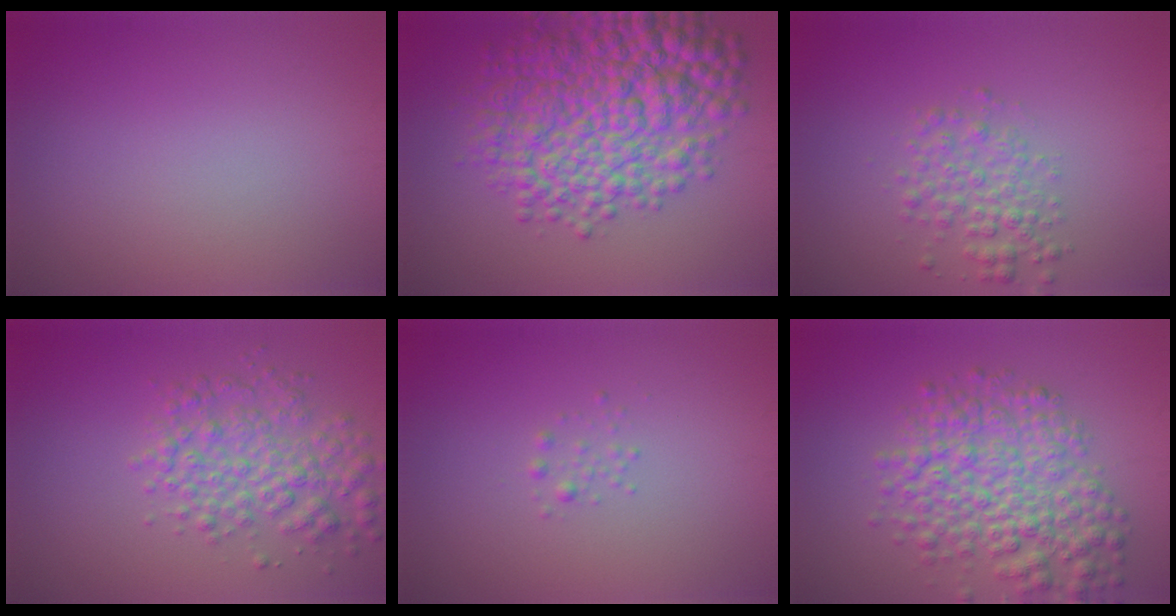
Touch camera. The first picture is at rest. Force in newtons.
{"total": 10.6, "press": 10.6, "slide": 0.2}
{"total": 2.9, "press": 2.9, "slide": 0.1}
{"total": 4.5, "press": 4.5, "slide": 0.1}
{"total": 0.7, "press": 0.7, "slide": 0.0}
{"total": 7.1, "press": 7.1, "slide": 0.2}